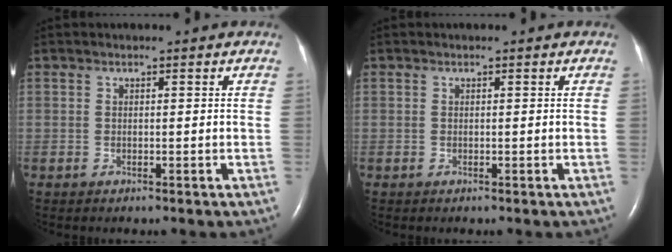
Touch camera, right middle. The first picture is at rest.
{"total": 0.0}